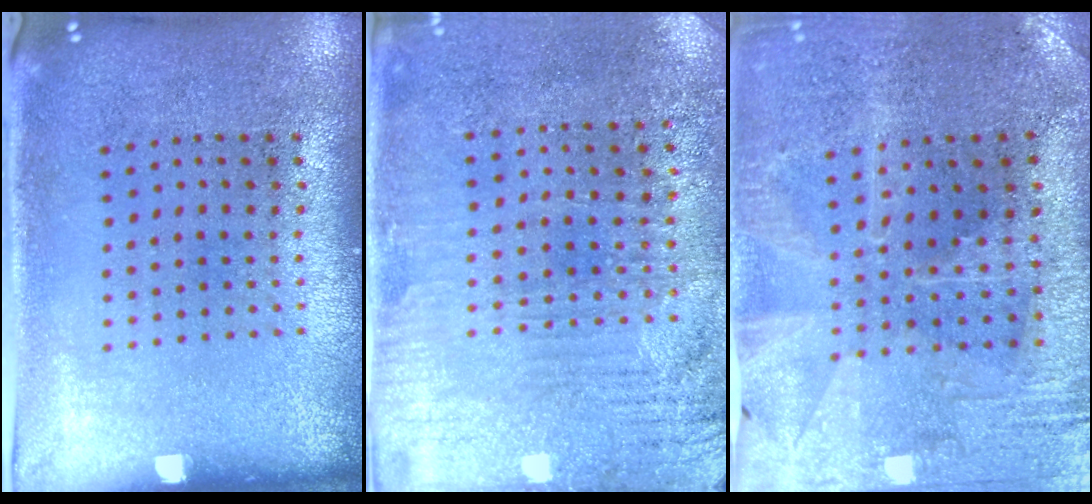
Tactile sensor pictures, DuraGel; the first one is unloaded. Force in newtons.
{"total": 3.3, "press": 3.1, "slide": 1.2}
{"total": 1.0, "press": 1.0, "slide": 0.3}